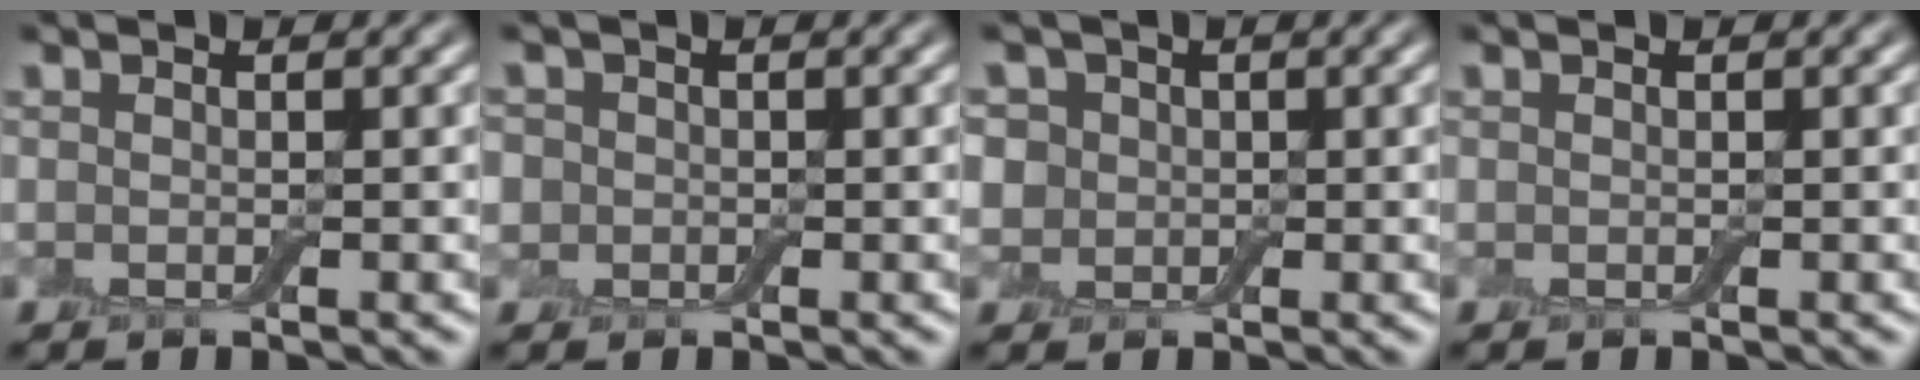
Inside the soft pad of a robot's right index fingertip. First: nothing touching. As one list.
[{"total": 2.4, "force": [0.3, 2.2, 0.8], "torque": [-0.007, 0.011, -0.017]}, {"total": 4.0, "force": [1.2, 3.5, 1.5], "torque": [-0.028, 0.014, 0.002]}, {"total": 0.0}]